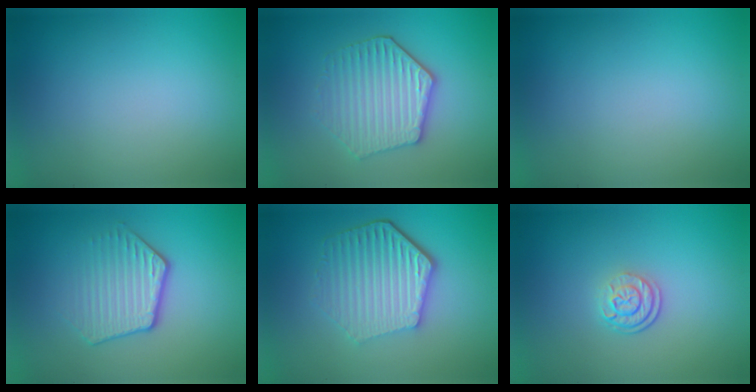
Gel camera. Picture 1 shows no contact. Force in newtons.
{"total": 4.4, "press": 4.0, "slide": 1.8}
{"total": 0.0}
{"total": 3.7, "press": 3.1, "slide": 2.1}
{"total": 6.1, "press": 4.6, "slide": 4.1}
{"total": 2.5, "press": 1.9, "slide": 1.7}